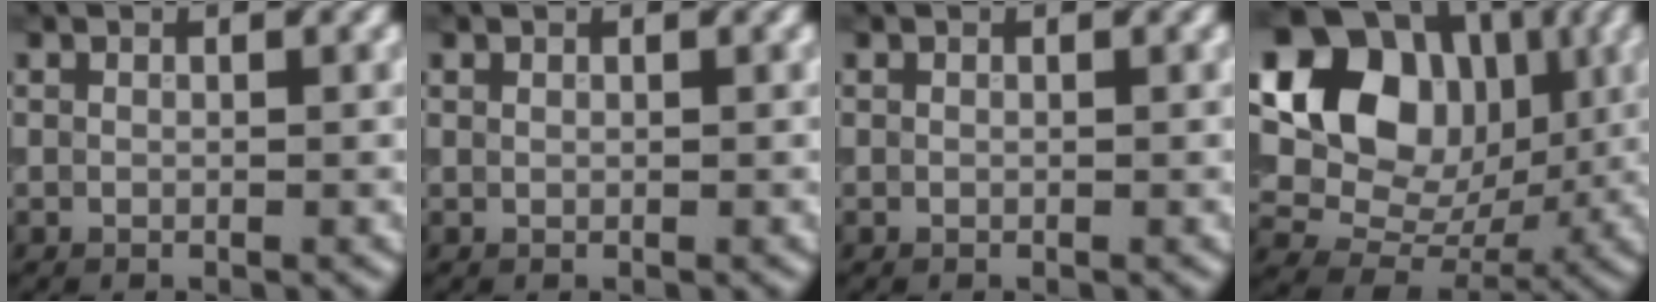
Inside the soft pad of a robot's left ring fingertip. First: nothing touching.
{"total": 0.0}
{"total": 0.0}
{"total": 15.6, "force": [3.9, 12.5, 8.4], "torque": [-0.158, 0.043, 0.067]}